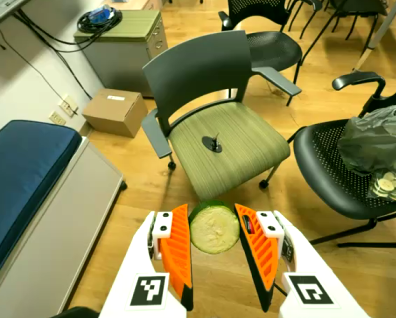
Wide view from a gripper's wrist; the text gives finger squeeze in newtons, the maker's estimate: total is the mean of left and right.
{"total": 9.4, "left": 9.5, "right": 9.2}